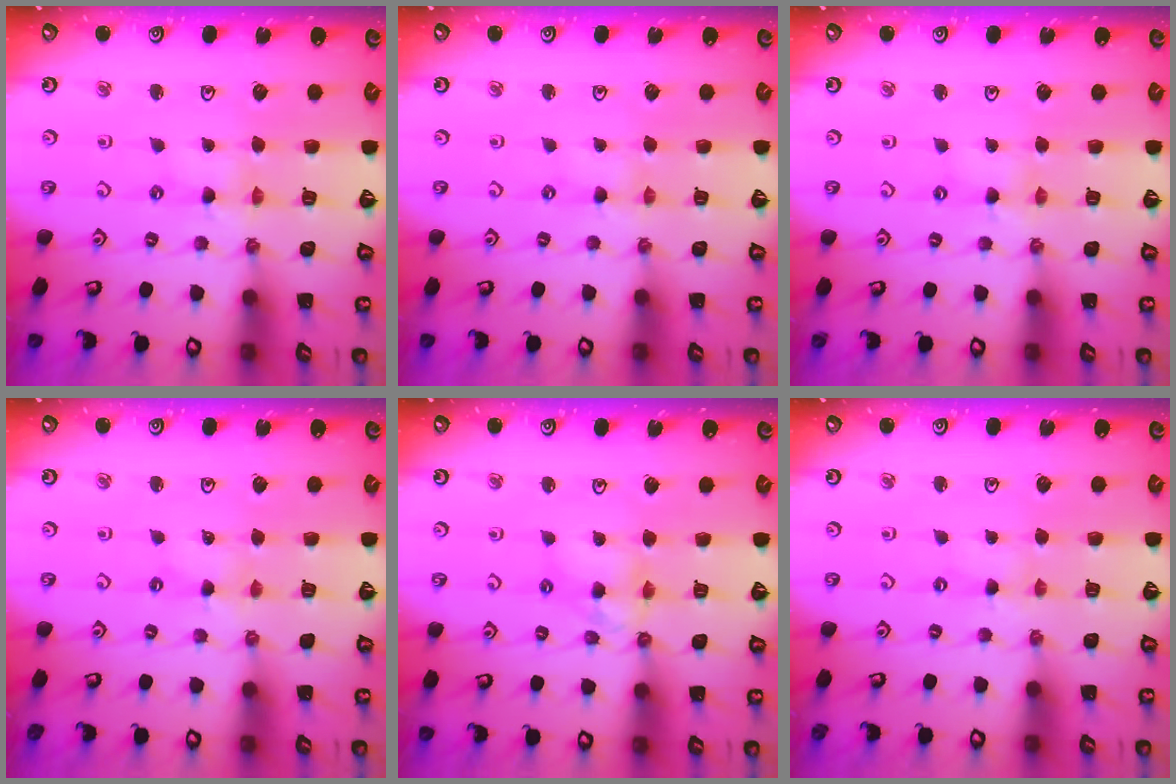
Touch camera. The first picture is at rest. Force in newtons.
{"total": 0.0}
{"total": 0.9, "press": 0.9, "slide": 0.2}
{"total": 0.0}
{"total": 8.6, "press": 8.6, "slide": 0.6}
{"total": 0.7, "press": 0.7, "slide": 0.2}